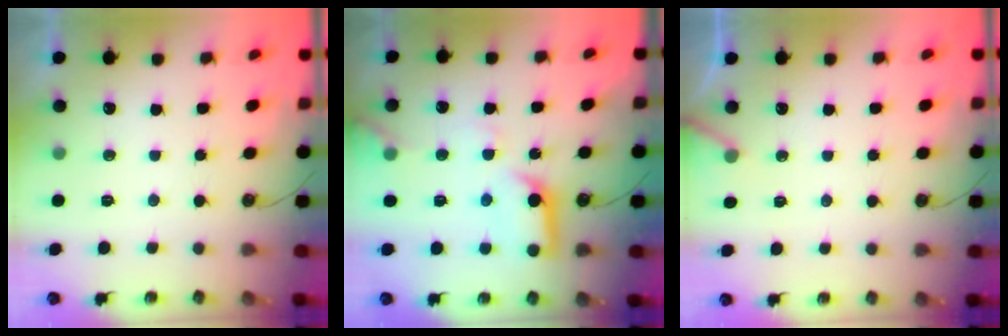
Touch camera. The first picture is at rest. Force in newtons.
{"total": 12.4, "press": 12.4, "slide": 1.2}
{"total": 5.3, "press": 5.2, "slide": 0.4}